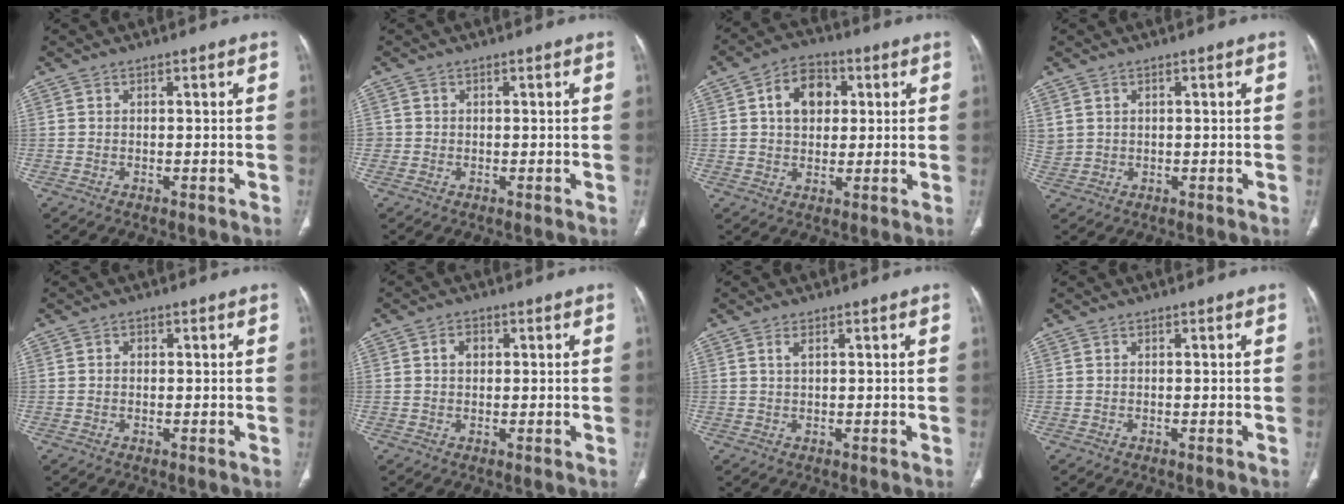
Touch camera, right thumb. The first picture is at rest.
{"total": 1.1, "force": [-0.1, 1.1, 0.0], "torque": [0.006, 0.005, -0.003]}
{"total": 9.5, "force": [2.3, 7.0, 6.1], "torque": [-0.070, 0.007, 0.033]}
{"total": 2.0, "force": [1.1, 1.5, 0.7], "torque": [-0.013, -0.001, 0.030]}
{"total": 0.8, "force": [0.1, 0.7, 0.4], "torque": [-0.001, 0.003, -0.001]}
{"total": 2.4, "force": [0.5, 1.8, 1.4], "torque": [-0.015, 0.007, 0.009]}
{"total": 1.3, "force": [0.6, 0.5, 1.1], "torque": [-0.026, 0.002, 0.015]}
{"total": 0.0}